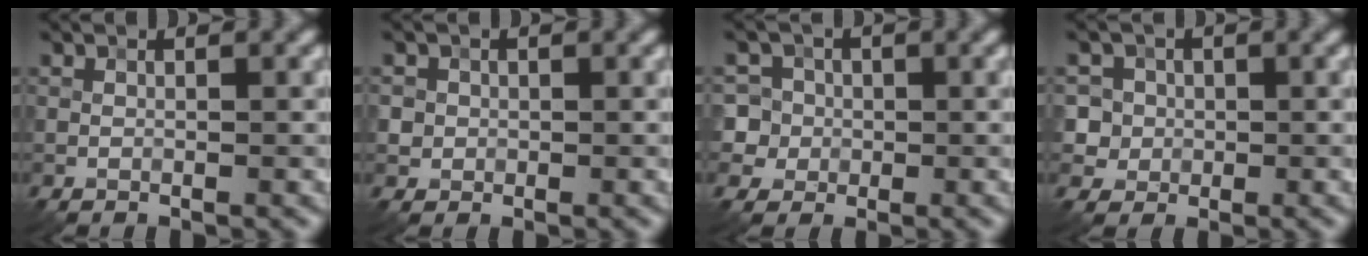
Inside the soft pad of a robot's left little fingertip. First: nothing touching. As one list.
[{"total": 1.1, "force": [0.1, 1.1, 0.2], "torque": [0.004, 0.000, 0.004]}, {"total": 6.0, "force": [0.7, 5.7, 1.8], "torque": [-0.032, 0.036, -0.014]}, {"total": 4.2, "force": [0.7, 4.0, 1.2], "torque": [-0.010, 0.028, 0.000]}]